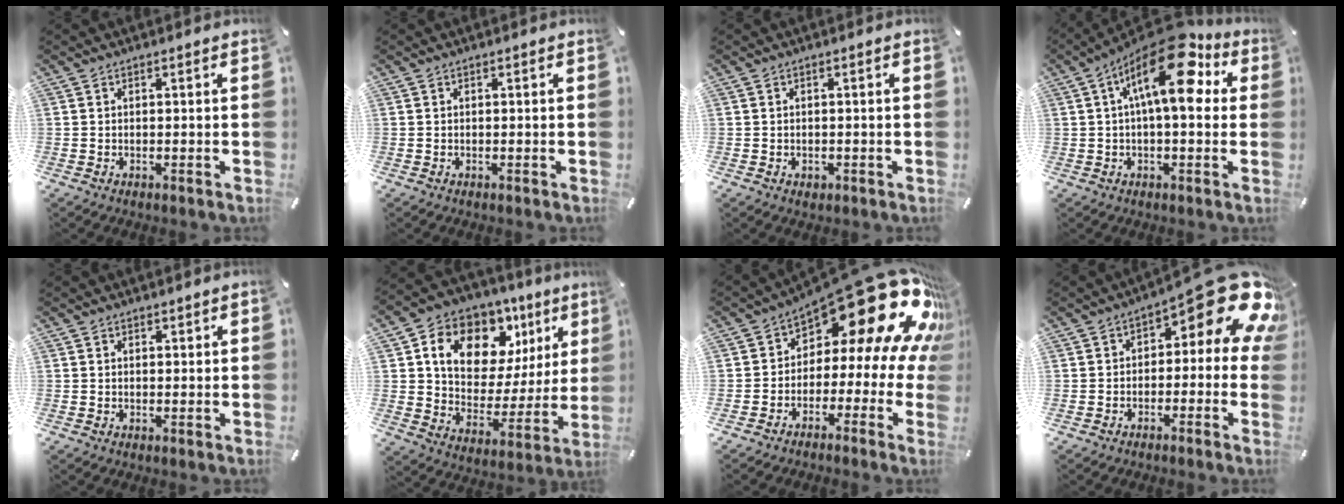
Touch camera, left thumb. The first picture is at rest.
{"total": 0.0}
{"total": 0.9, "force": [-0.2, 0.7, 0.4], "torque": [-0.008, 0.003, -0.005]}
{"total": 17.3, "force": [6.3, 6.7, 14.7], "torque": [-0.236, -0.041, 0.095]}
{"total": 0.7, "force": [0.5, 0.5, 0.3], "torque": [-0.006, 0.001, 0.009]}
{"total": 15.0, "force": [8.4, 10.5, 6.7], "torque": [-0.112, -0.054, 0.149]}
{"total": 24.6, "force": [12.1, 9.7, 19.1], "torque": [-0.270, -0.099, 0.211]}
{"total": 15.1, "force": [6.6, 6.4, 12.0], "torque": [-0.154, -0.048, 0.111]}